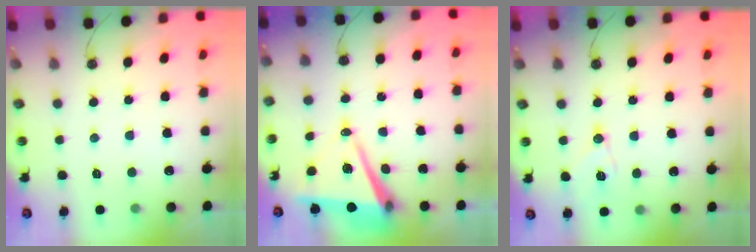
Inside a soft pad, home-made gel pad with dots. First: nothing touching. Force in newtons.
{"total": 9.5, "press": 8.6, "slide": 3.9}
{"total": 9.3, "press": 9.3, "slide": 0.8}